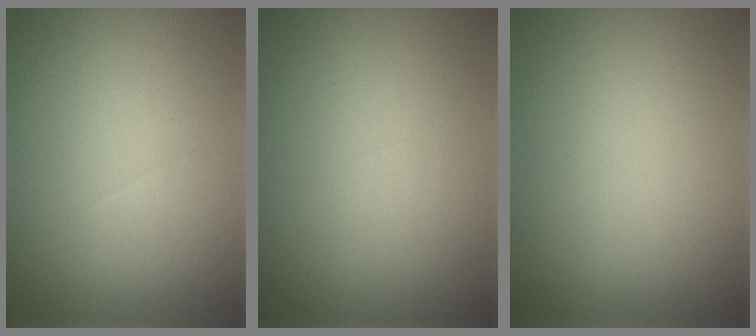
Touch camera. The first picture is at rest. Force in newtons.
{"total": 0.0}
{"total": 0.0}